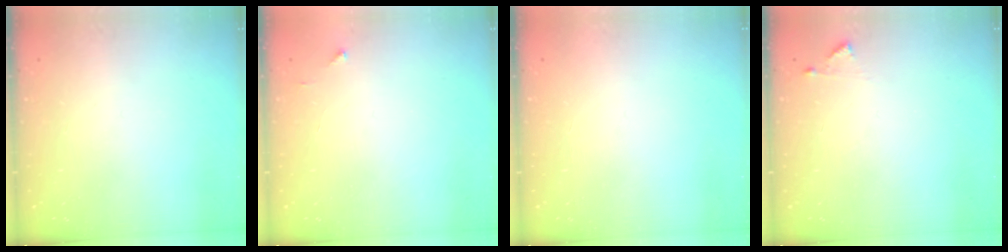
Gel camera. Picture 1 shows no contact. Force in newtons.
{"total": 2.0, "press": 2.0, "slide": 0.2}
{"total": 1.5, "press": 1.5, "slide": 0.1}
{"total": 4.4, "press": 4.3, "slide": 0.4}